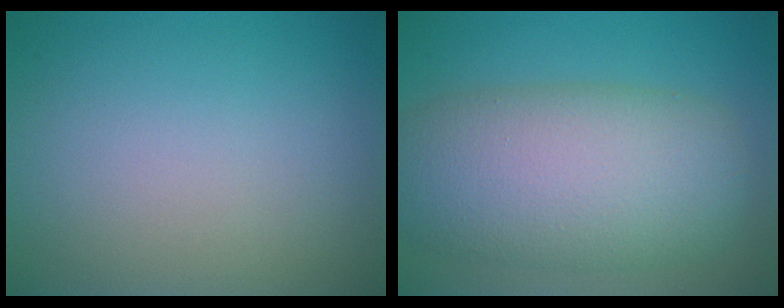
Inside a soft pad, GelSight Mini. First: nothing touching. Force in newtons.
{"total": 10.0, "press": 9.9, "slide": 0.4}